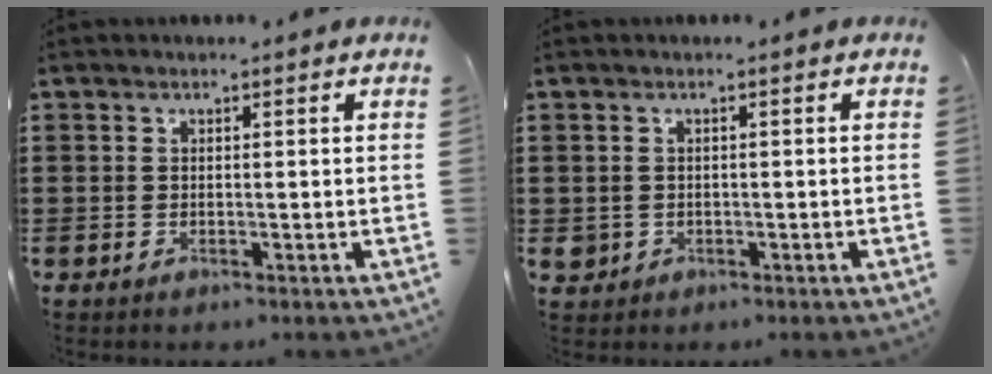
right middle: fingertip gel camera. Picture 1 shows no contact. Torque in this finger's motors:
{"motor_torque": [0.16, -0.13, 0.00, 0.01]}